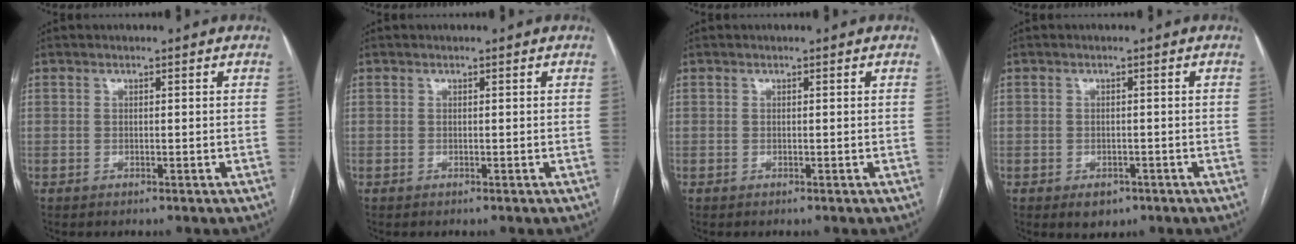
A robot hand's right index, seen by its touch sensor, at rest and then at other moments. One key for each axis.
{"total": 0.0}
{"total": 0.0}
{"total": 2.9, "fx": -1.6, "fy": 2.1, "fz": 1.3, "tx": -0.012, "ty": 0.001, "tz": -0.013}